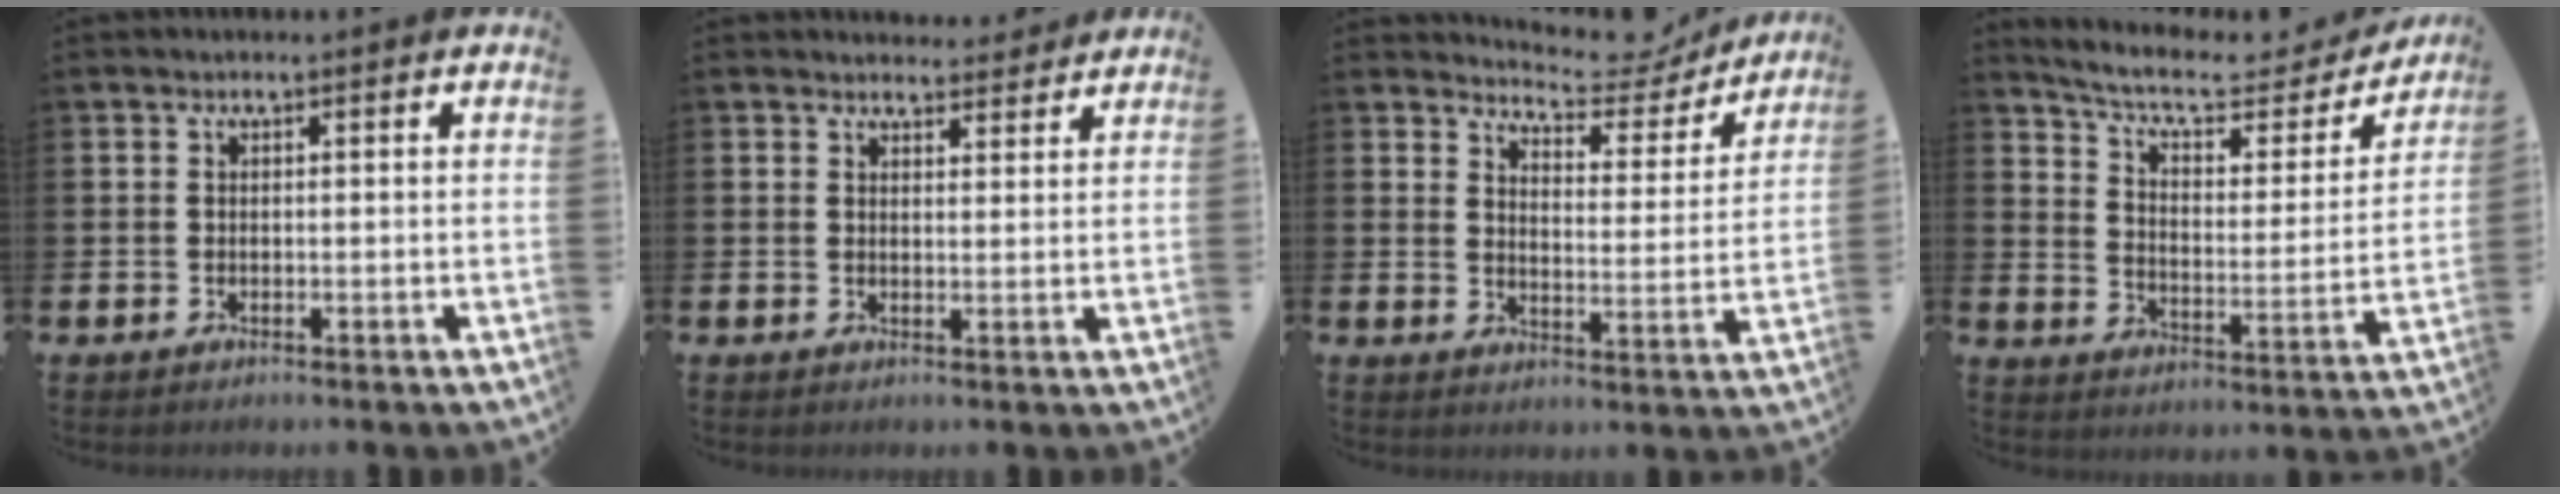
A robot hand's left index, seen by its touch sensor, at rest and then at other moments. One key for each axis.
{"total": 3.0, "fx": 2.9, "fy": 0.7, "fz": -0.1, "tx": 0.006, "ty": -0.018, "tz": 0.052}
{"total": 6.0, "fx": 5.8, "fy": 1.3, "fz": 0.7, "tx": -0.028, "ty": -0.047, "tz": 0.098}
{"total": 8.5, "fx": 7.2, "fy": 2.7, "fz": 3.5, "tx": -0.093, "ty": -0.045, "tz": 0.120}